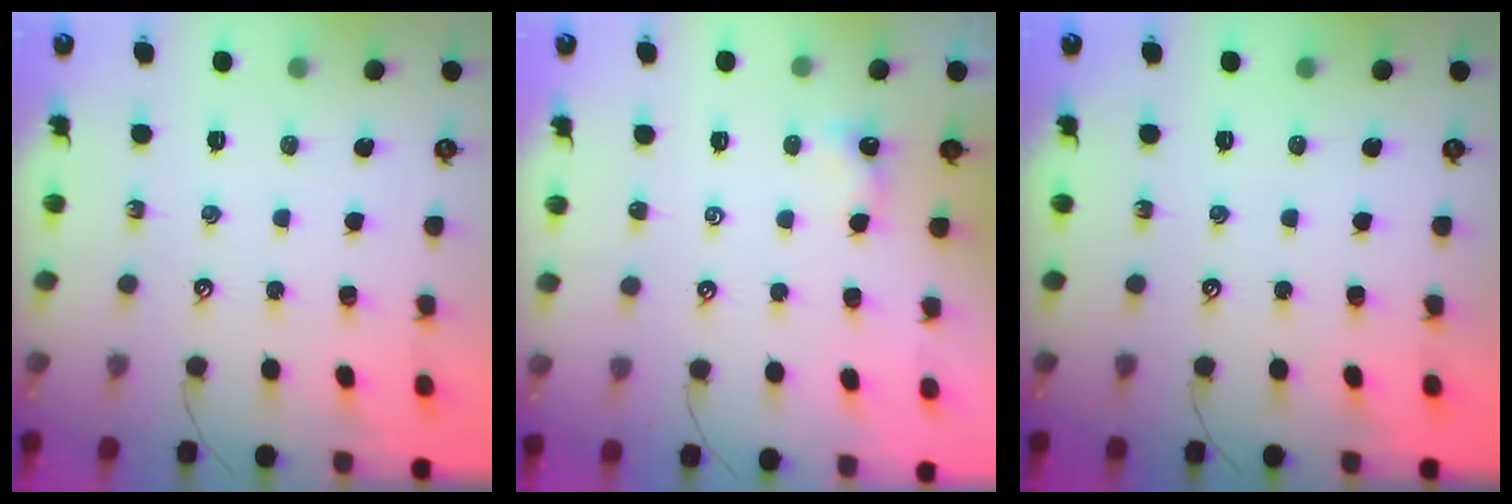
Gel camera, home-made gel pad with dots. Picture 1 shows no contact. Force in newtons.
{"total": 0.0}
{"total": 0.0}